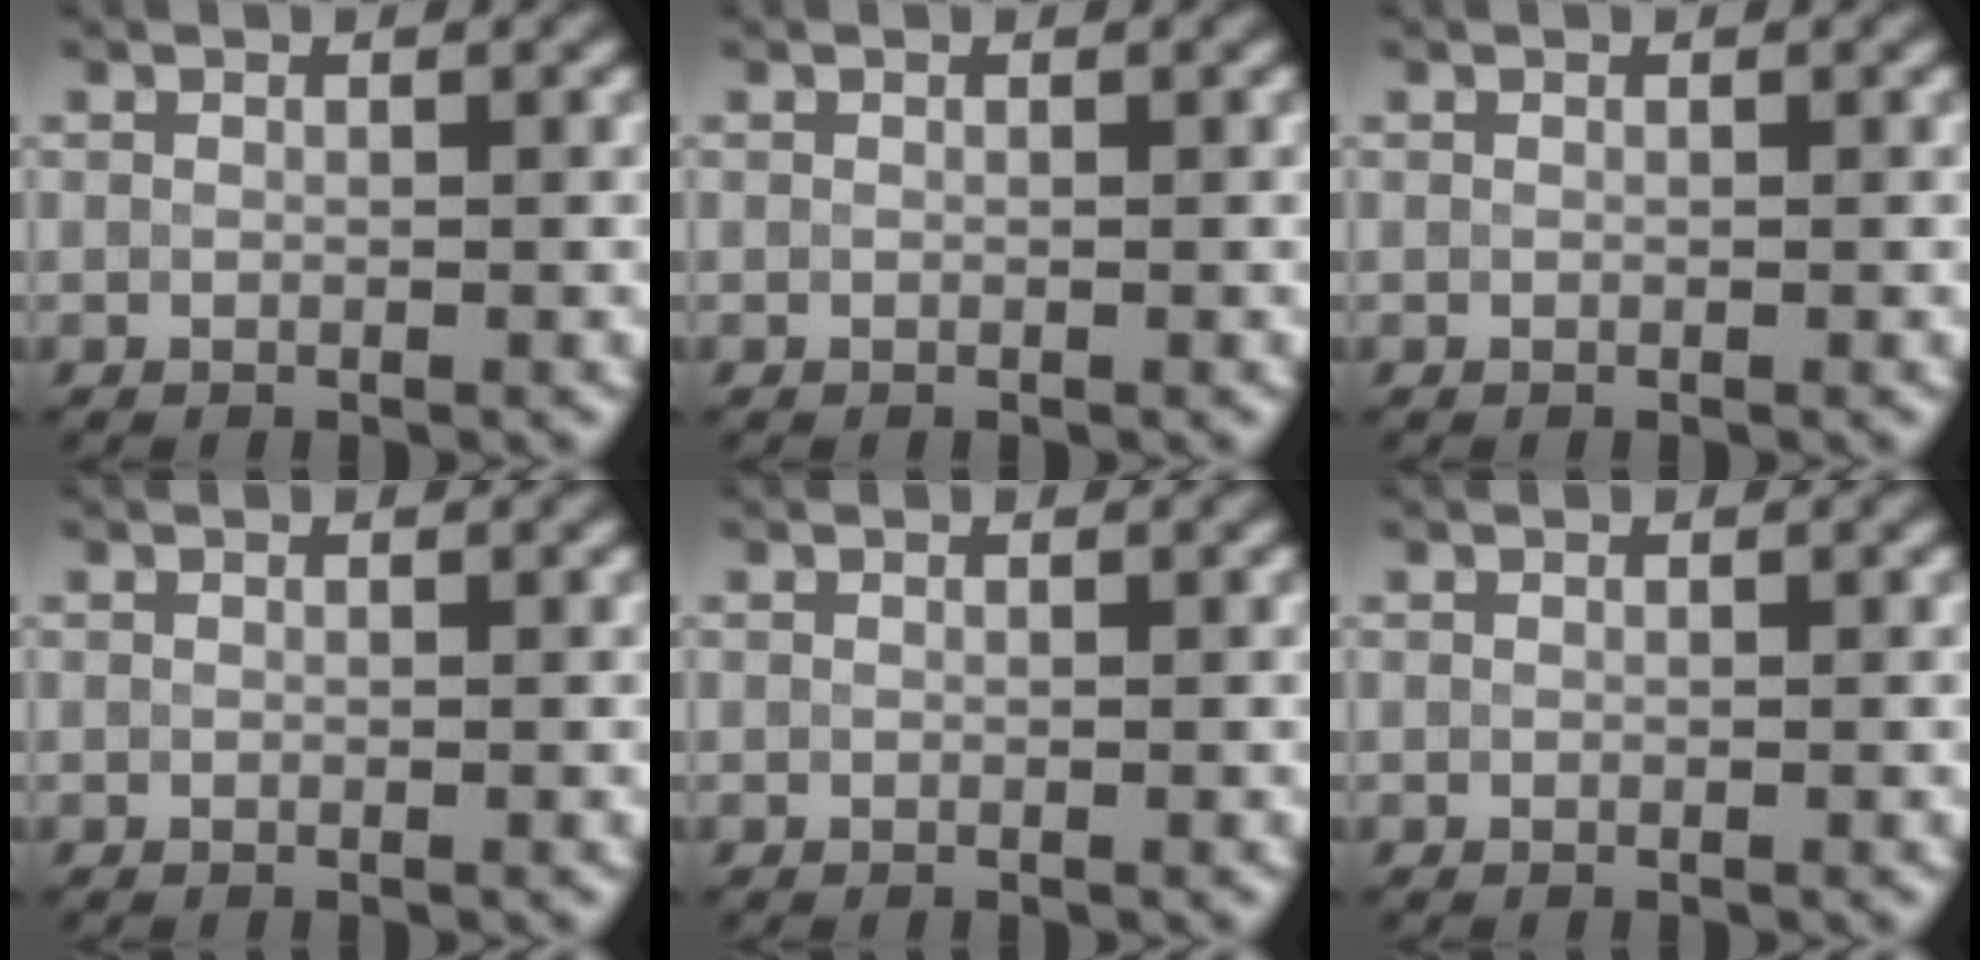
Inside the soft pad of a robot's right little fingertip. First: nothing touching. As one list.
[{"total": 0.0}, {"total": 0.0}, {"total": 0.0}, {"total": 0.0}, {"total": 0.0}]